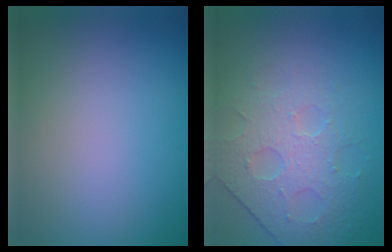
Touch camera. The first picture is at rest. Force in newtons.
{"total": 4.1, "press": 3.6, "slide": 1.9}